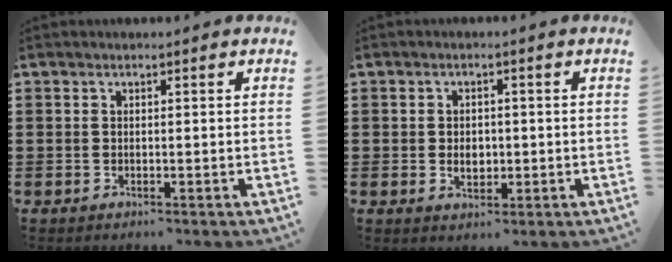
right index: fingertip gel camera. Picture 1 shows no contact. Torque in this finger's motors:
{"motor_torque": [0.81, 1.33, 0.05, 0.07]}